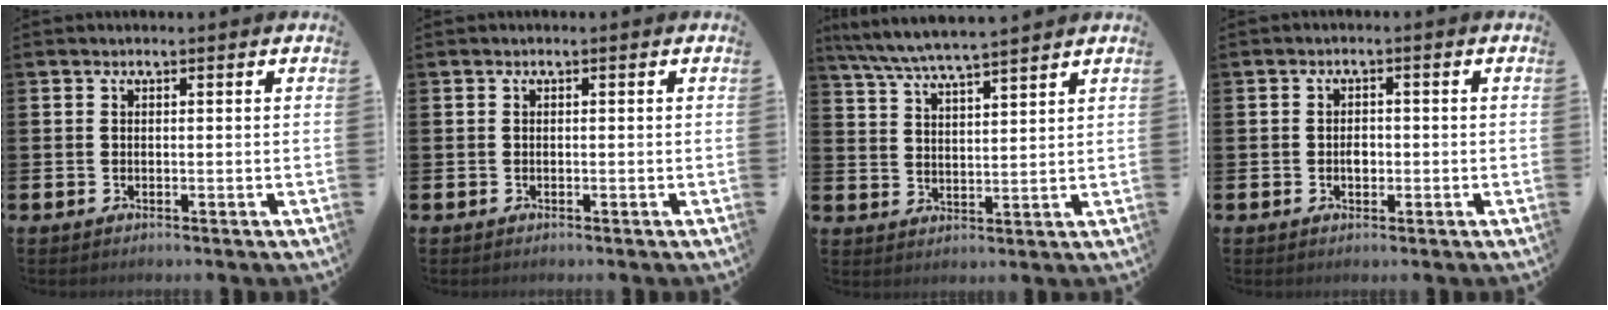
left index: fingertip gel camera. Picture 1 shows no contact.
{"total": 0.0}
{"total": 6.3, "force": [6.0, -0.1, 1.7], "torque": [-0.057, -0.032, 0.107]}
{"total": 1.7, "force": [-0.2, 1.2, 1.2], "torque": [-0.009, 0.000, -0.008]}